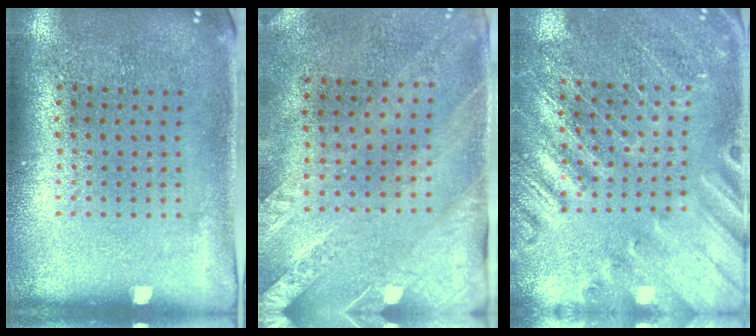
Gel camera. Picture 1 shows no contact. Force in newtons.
{"total": 2.5, "press": 2.1, "slide": 1.3}
{"total": 2.5, "press": 2.5, "slide": 0.2}